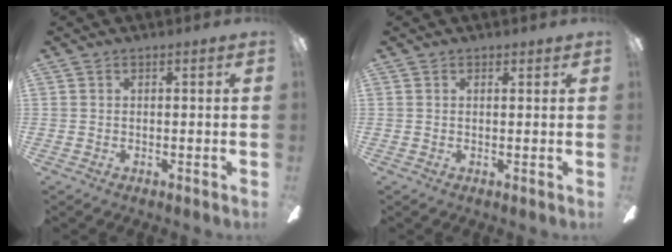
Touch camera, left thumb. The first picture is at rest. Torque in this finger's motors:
{"motor_torque": [-0.41, -0.29, -0.59, 0.15, 0.02]}